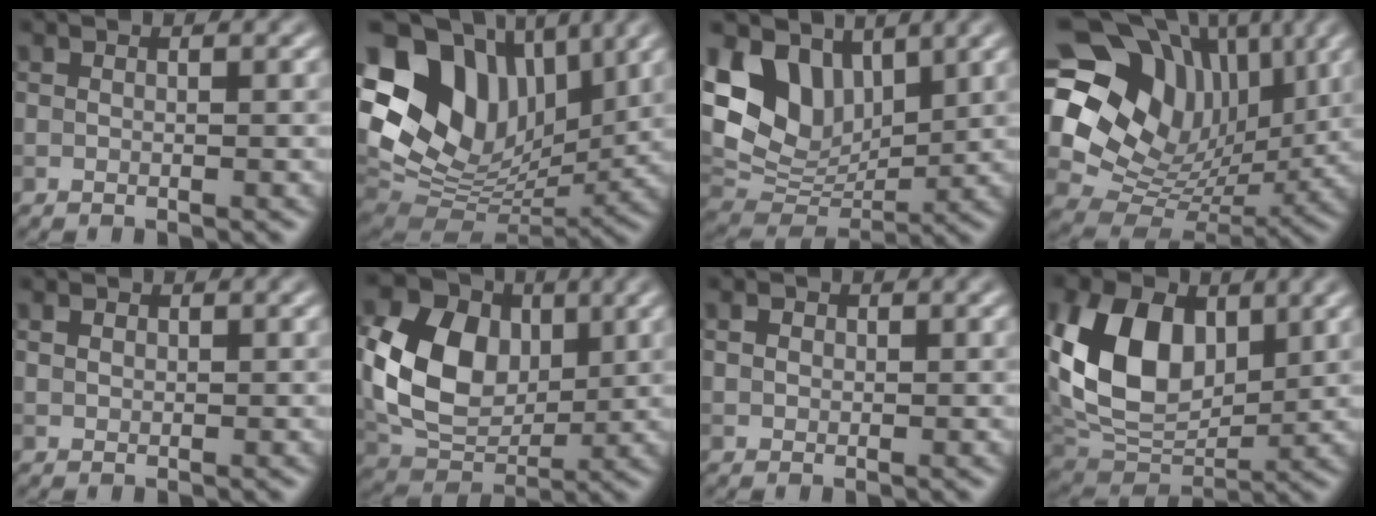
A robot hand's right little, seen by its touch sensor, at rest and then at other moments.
{"total": 16.0, "force": [5.5, 11.3, 10.0], "torque": [-0.188, 0.024, 0.111]}
{"total": 9.0, "force": [4.1, 6.1, 5.2], "torque": [-0.114, -0.010, 0.076]}
{"total": 15.0, "force": [4.9, 11.4, 8.5], "torque": [-0.169, 0.013, 0.095]}
{"total": 0.9, "force": [0.3, 0.7, 0.4], "torque": [-0.009, 0.001, 0.006]}
{"total": 10.4, "force": [1.1, 7.7, 6.9], "torque": [-0.158, -0.004, 0.021]}
{"total": 1.3, "force": [0.4, 1.1, 0.6], "torque": [-0.012, 0.002, 0.000]}
{"total": 10.7, "force": [2.5, 7.3, 7.3], "torque": [-0.162, -0.006, 0.046]}